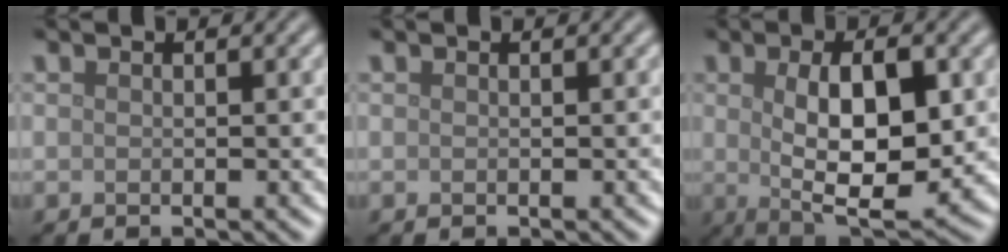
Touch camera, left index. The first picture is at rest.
{"total": 0.0}
{"total": 8.7, "force": [0.5, 3.5, 7.9], "torque": [-0.123, -0.004, 0.012]}